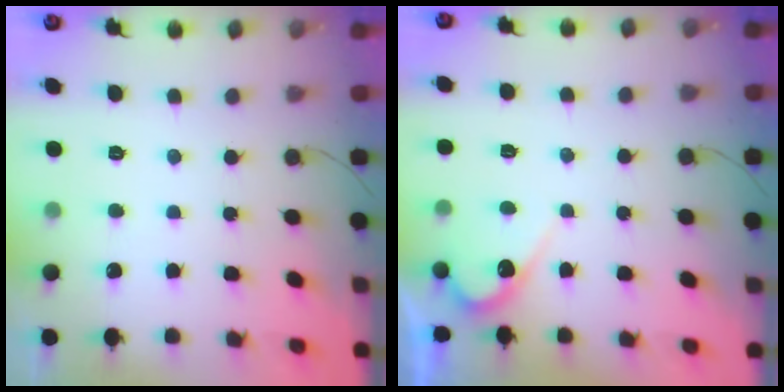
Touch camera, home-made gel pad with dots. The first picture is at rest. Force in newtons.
{"total": 4.8, "press": 4.7, "slide": 0.3}